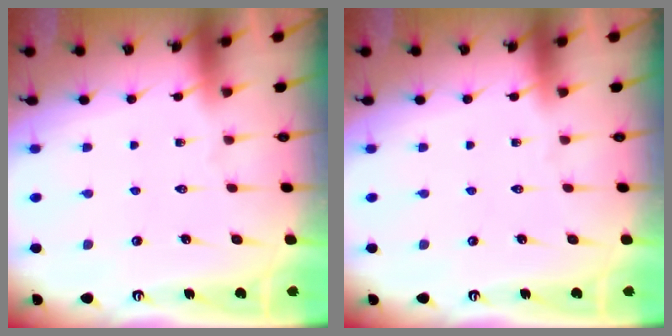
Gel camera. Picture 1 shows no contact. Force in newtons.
{"total": 0.0}